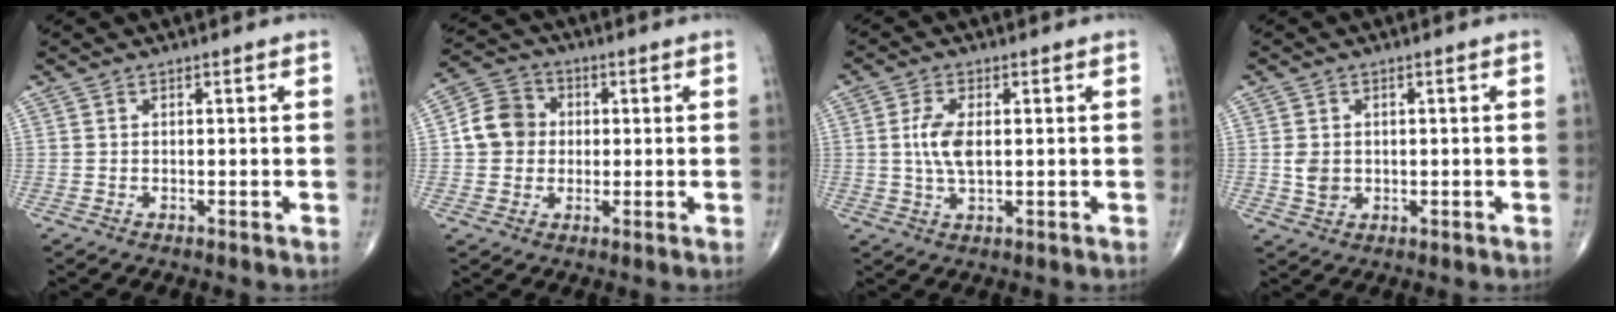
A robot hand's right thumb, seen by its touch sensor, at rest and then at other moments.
{"total": 8.2, "force": [0.3, 7.4, 3.6], "torque": [-0.044, 0.016, -0.006]}
{"total": 5.8, "force": [0.4, 2.7, 5.1], "torque": [-0.111, -0.001, 0.007]}
{"total": 3.1, "force": [0.0, 2.5, 1.9], "torque": [-0.025, -0.003, 0.005]}